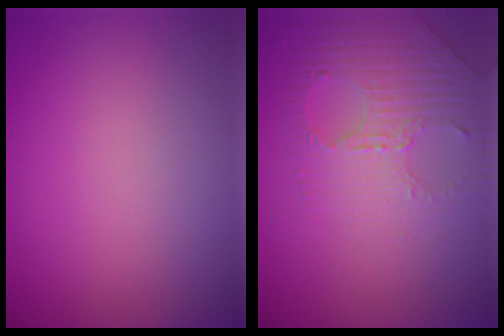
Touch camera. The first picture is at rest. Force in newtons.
{"total": 4.4, "press": 3.1, "slide": 3.1}